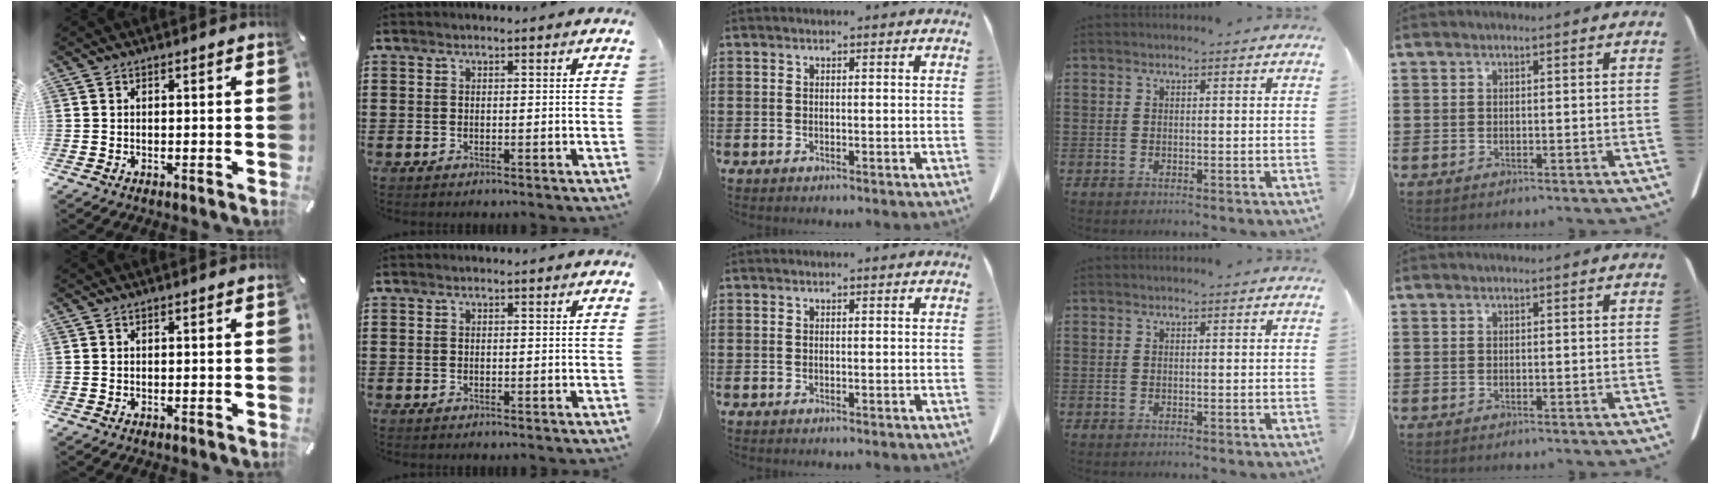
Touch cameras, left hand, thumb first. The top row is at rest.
{}